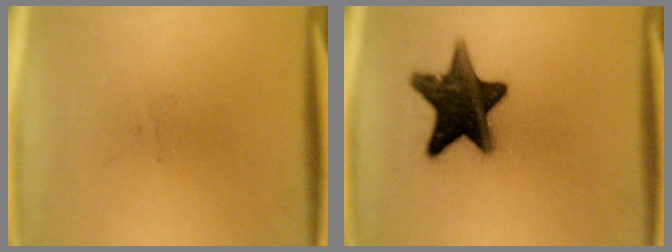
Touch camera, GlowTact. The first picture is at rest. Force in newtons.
{"total": 15.0}